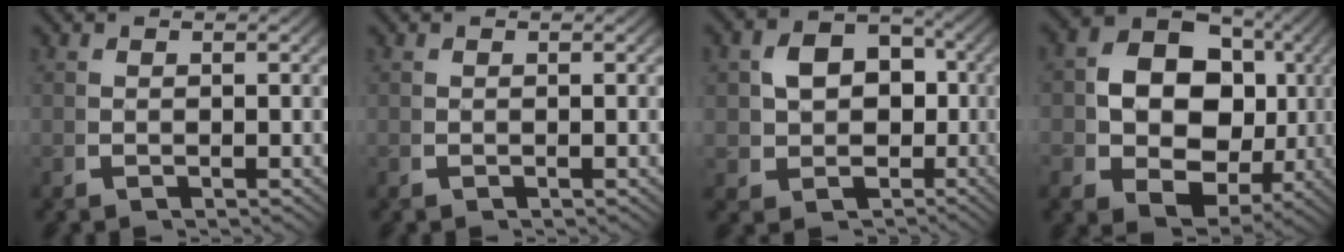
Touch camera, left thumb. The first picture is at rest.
{"total": 0.0}
{"total": 8.6, "force": [-0.1, 7.3, 4.6], "torque": [-0.103, -0.042, 0.021]}
{"total": 12.7, "force": [0.8, 9.5, 8.4], "torque": [-0.176, -0.041, 0.025]}